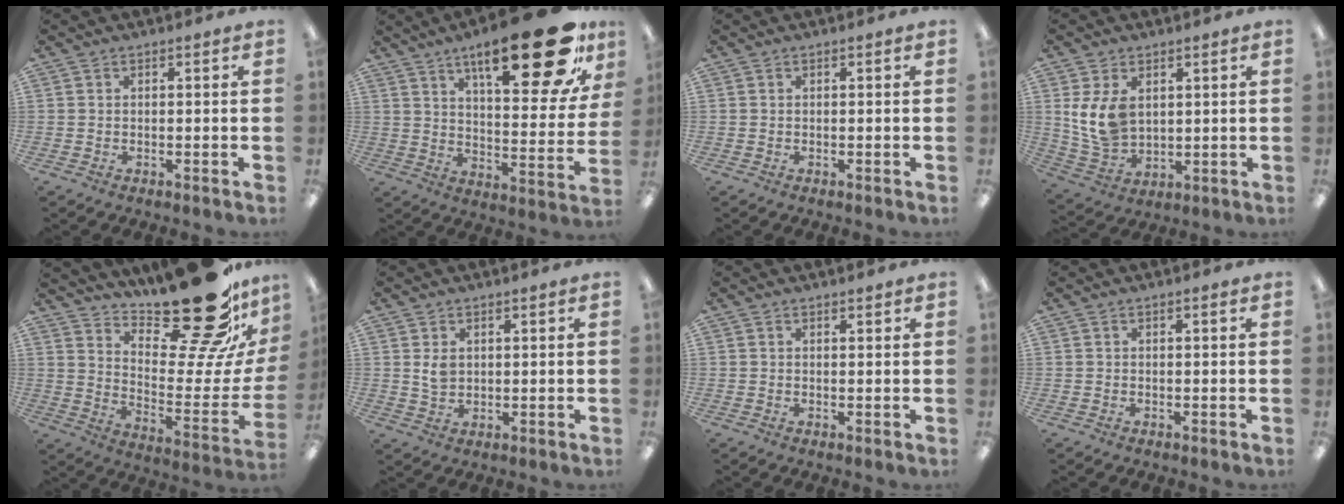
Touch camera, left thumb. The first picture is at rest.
{"total": 26.8, "force": [15.8, 8.3, 20.0], "torque": [-0.288, -0.094, 0.249]}
{"total": 0.0}
{"total": 9.9, "force": [3.2, 6.8, 6.4], "torque": [-0.146, -0.008, 0.062]}
{"total": 26.0, "force": [19.7, 7.8, 15.1], "torque": [-0.194, -0.144, 0.320]}
{"total": 3.7, "force": [1.6, 2.6, 2.1], "torque": [-0.039, -0.002, 0.029]}
{"total": 1.0, "force": [0.9, 0.2, 0.2], "torque": [0.003, -0.005, 0.016]}
{"total": 0.6, "force": [0.3, 0.0, 0.5], "torque": [-0.009, 0.002, 0.005]}